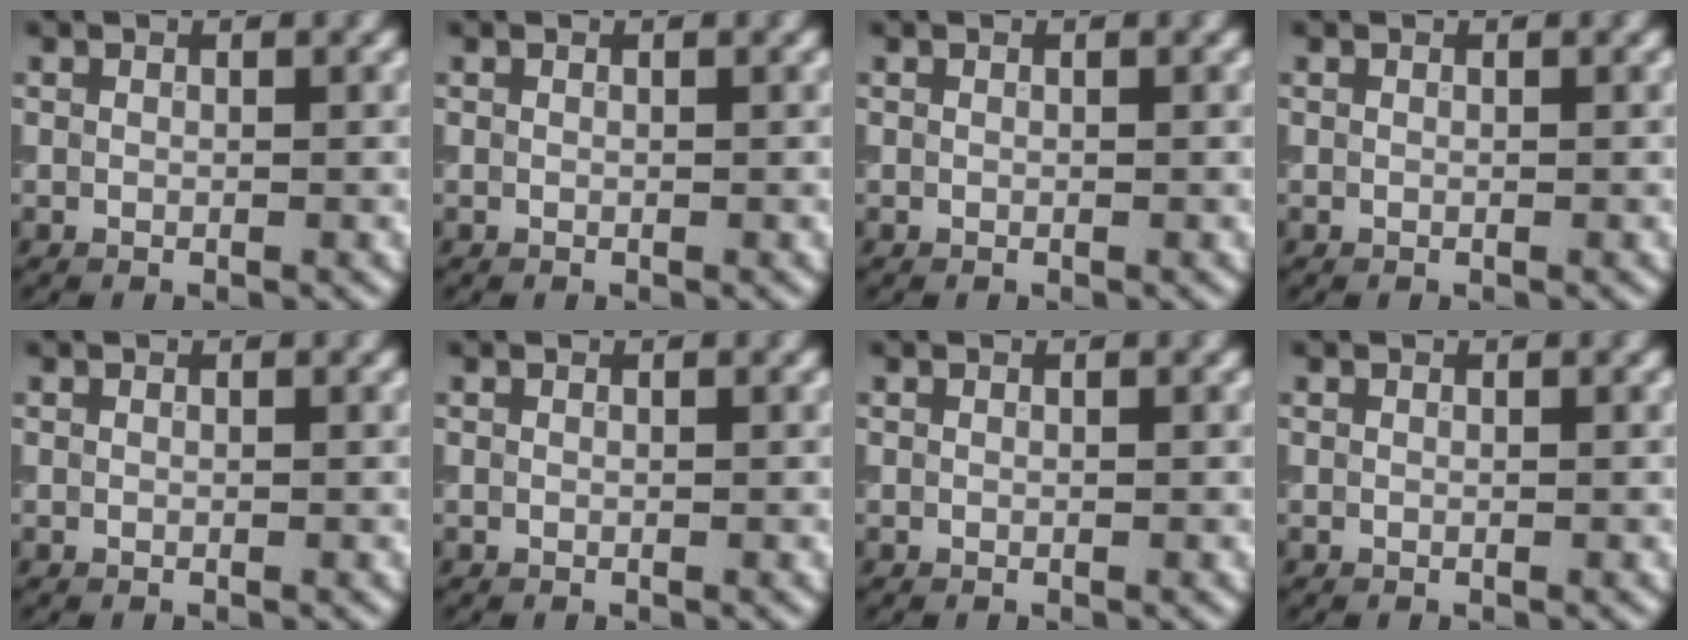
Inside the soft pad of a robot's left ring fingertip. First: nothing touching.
{"total": 0.0}
{"total": 0.0}
{"total": 0.0}
{"total": 0.0}
{"total": 0.0}
{"total": 0.0}
{"total": 0.0}